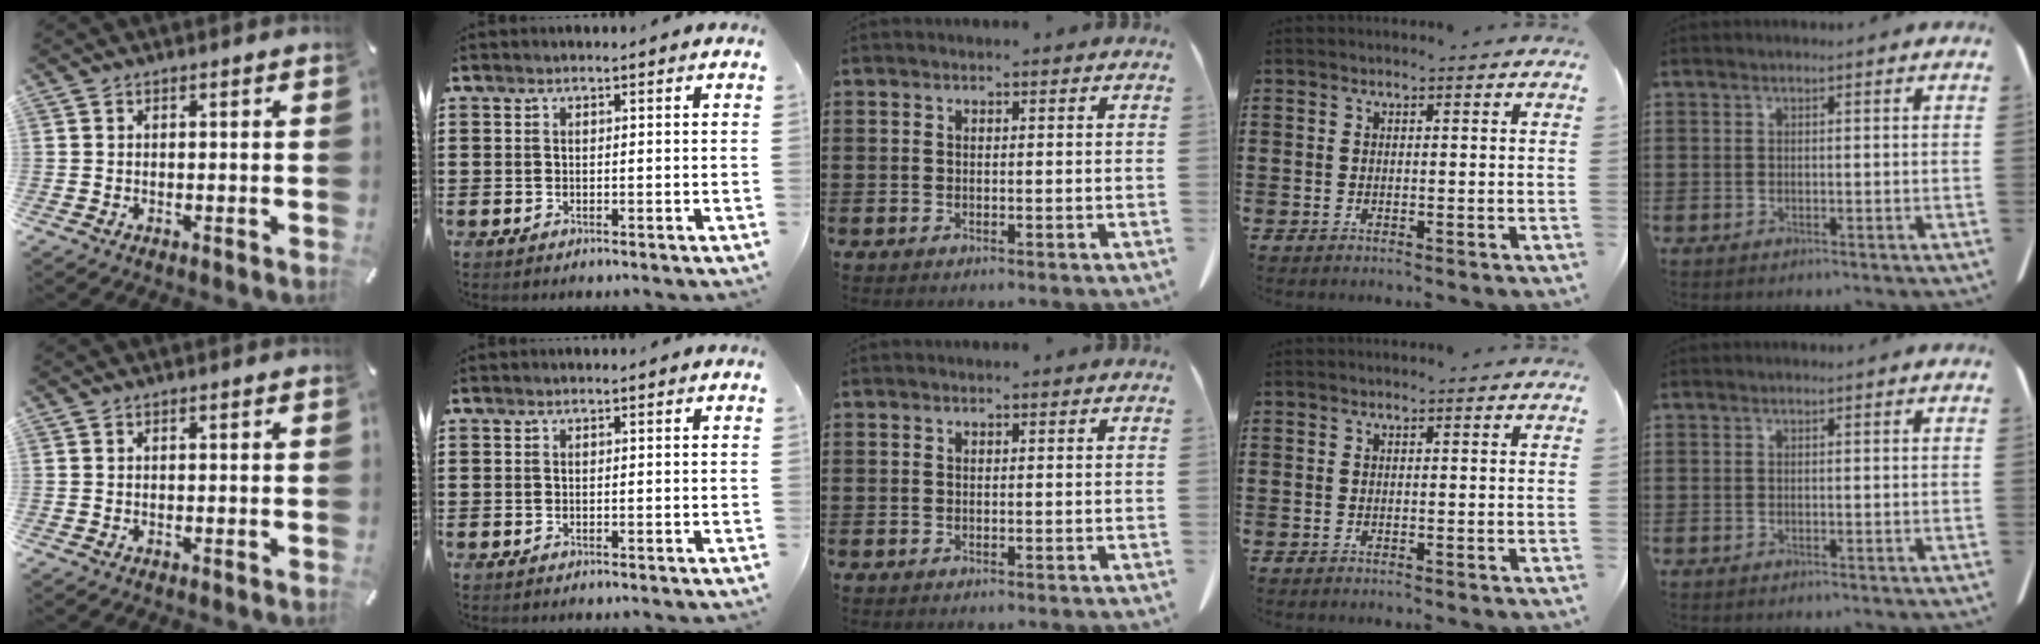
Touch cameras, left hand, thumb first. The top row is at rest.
{}